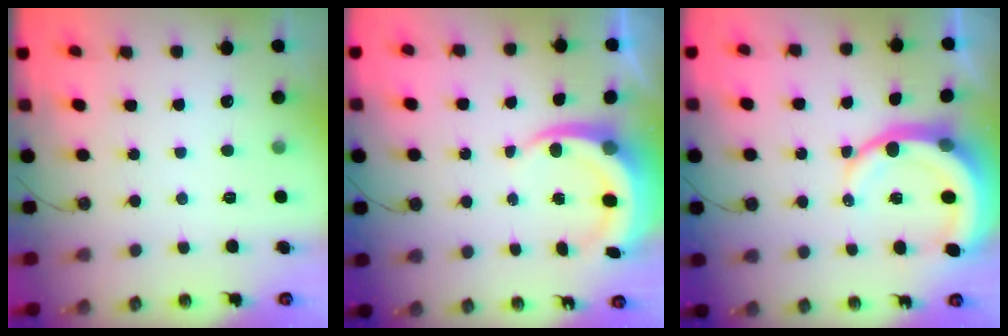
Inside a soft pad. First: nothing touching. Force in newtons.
{"total": 7.6, "press": 7.5, "slide": 1.4}
{"total": 10.8, "press": 10.7, "slide": 1.2}